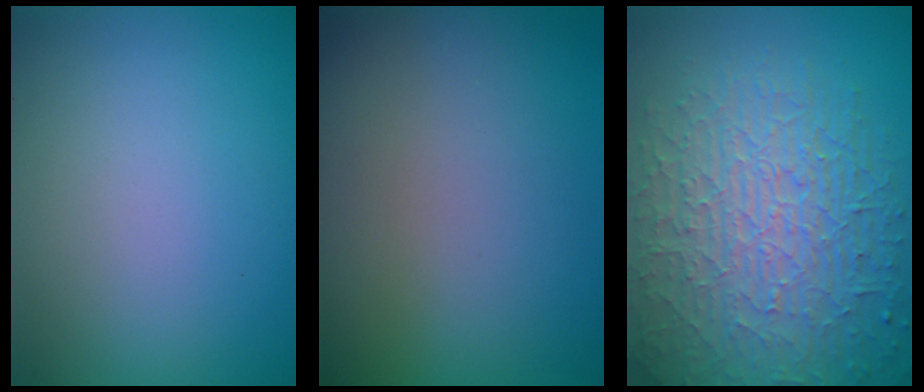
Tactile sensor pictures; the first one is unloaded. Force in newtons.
{"total": 0.0}
{"total": 10.3, "press": 6.8, "slide": 7.7}